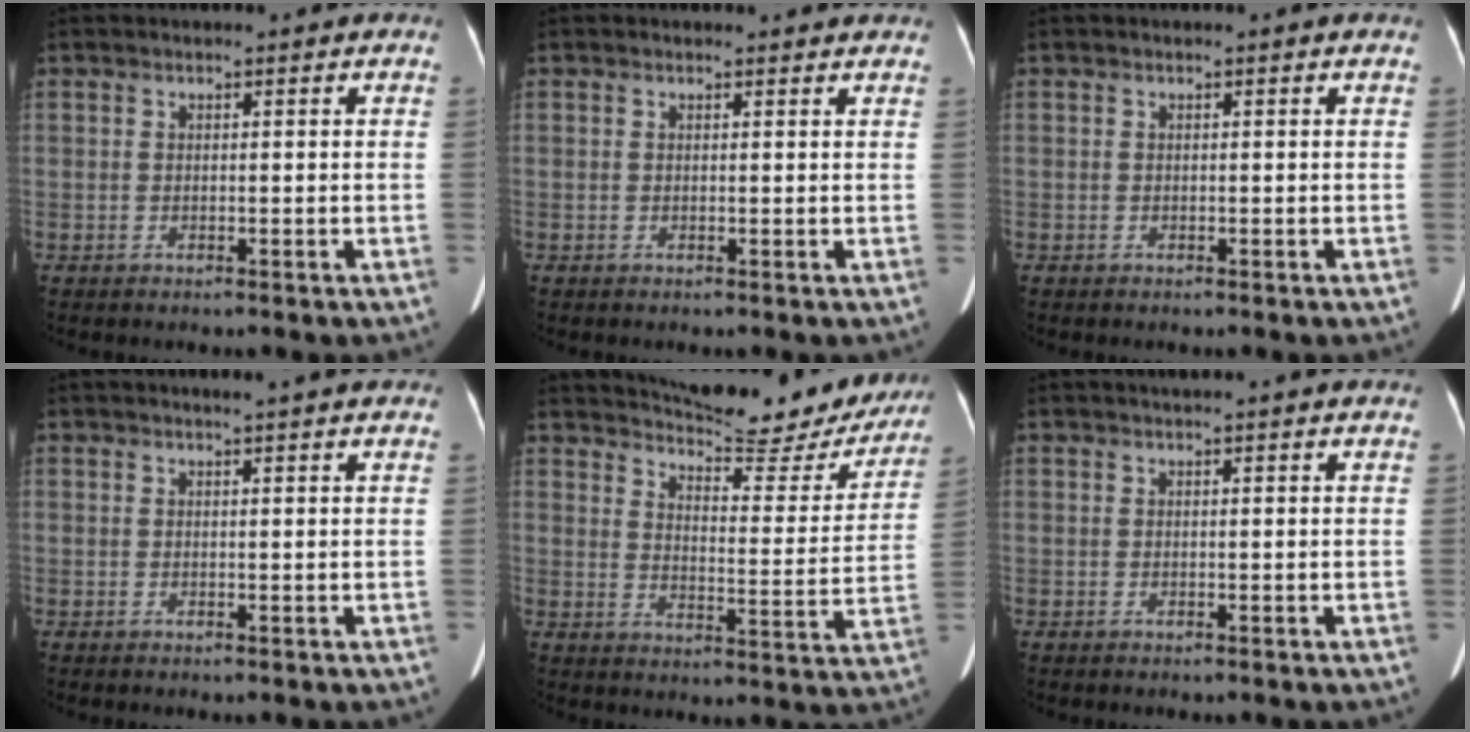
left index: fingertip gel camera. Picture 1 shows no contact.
{"total": 1.7, "force": [1.5, 0.7, 0.0], "torque": [-0.006, 0.008, 0.009]}
{"total": 0.0}
{"total": 4.2, "force": [3.7, -0.2, 2.0], "torque": [-0.028, 0.016, 0.039]}
{"total": 20.7, "force": [19.0, 4.4, 6.9], "torque": [-0.091, -0.043, 0.233]}
{"total": 4.0, "force": [3.6, -0.3, 1.7], "torque": [-0.021, 0.021, 0.039]}